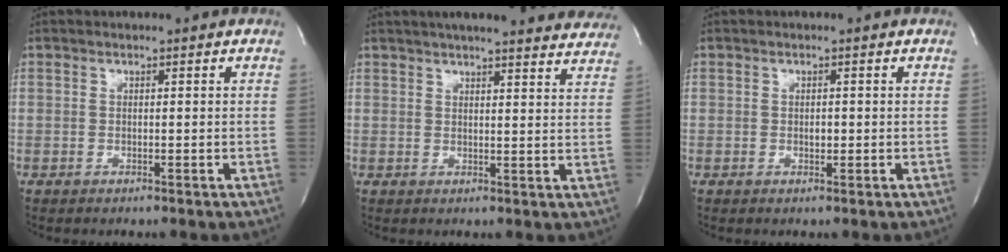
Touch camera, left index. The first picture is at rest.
{"total": 23.2, "force": [21.2, 3.1, 8.9], "torque": [-0.132, -0.020, 0.247]}
{"total": 0.9, "force": [-0.1, 0.5, 0.7], "torque": [-0.012, 0.000, -0.001]}